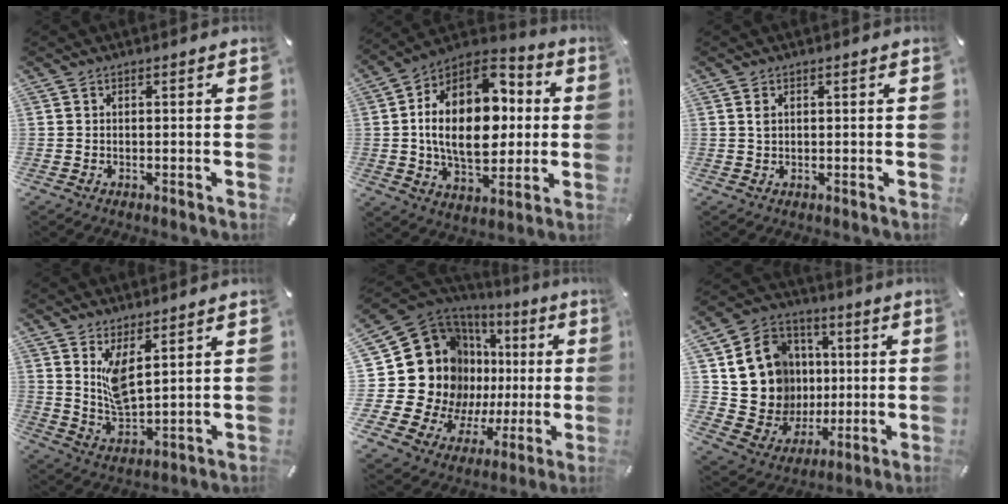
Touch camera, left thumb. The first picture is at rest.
{"total": 22.3, "force": [2.6, 14.4, 16.8], "torque": [-0.301, -0.009, 0.040]}
{"total": 1.2, "force": [0.5, 0.7, 0.8], "torque": [-0.018, 0.002, 0.008]}
{"total": 7.8, "force": [4.5, 3.4, 5.4], "torque": [-0.116, -0.024, 0.084]}
{"total": 27.7, "force": [4.1, 20.9, 17.7], "torque": [-0.328, -0.080, 0.133]}
{"total": 15.7, "force": [3.0, 14.7, 4.8], "torque": [-0.098, -0.015, 0.083]}